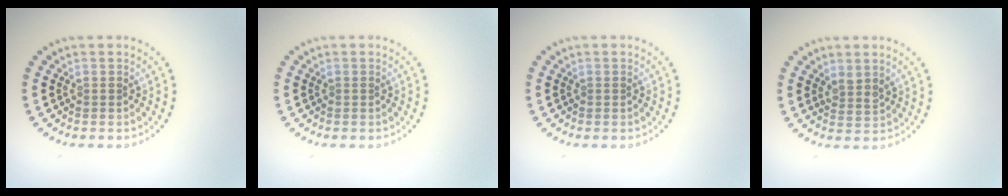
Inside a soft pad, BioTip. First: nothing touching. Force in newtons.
{"total": 0.0}
{"total": 0.0}
{"total": 1.3, "press": 1.0, "slide": 0.7}